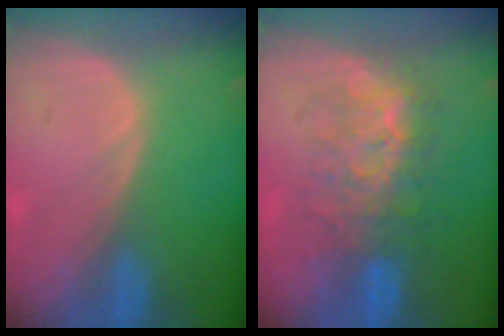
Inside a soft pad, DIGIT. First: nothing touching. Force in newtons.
{"total": 7.7, "press": 7.6, "slide": 1.4}